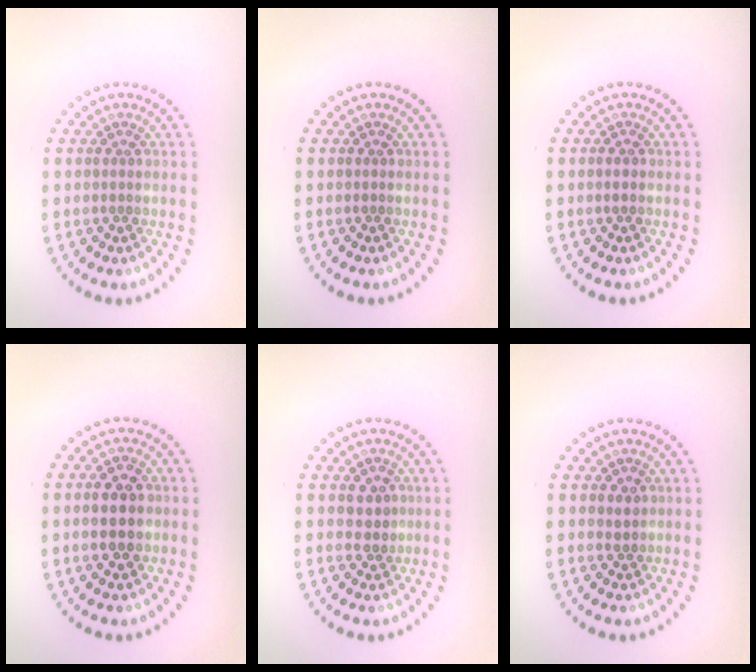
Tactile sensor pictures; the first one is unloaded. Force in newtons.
{"total": 0.0}
{"total": 1.0, "press": 1.0, "slide": 0.1}
{"total": 4.0, "press": 4.0, "slide": 0.2}
{"total": 1.8, "press": 1.7, "slide": 0.5}
{"total": 0.6, "press": 0.5, "slide": 0.3}